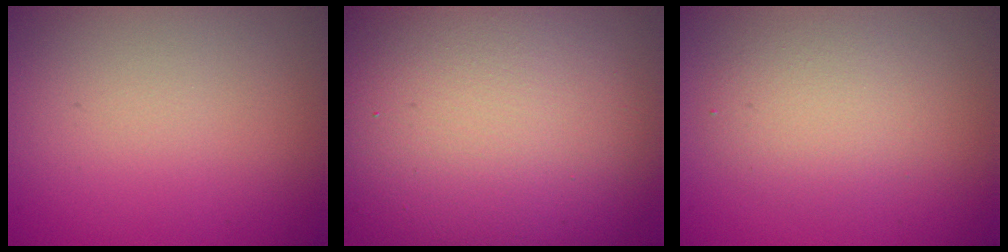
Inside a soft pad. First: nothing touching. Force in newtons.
{"total": 18.2, "press": 18.1, "slide": 1.3}
{"total": 2.9, "press": 2.9, "slide": 0.3}